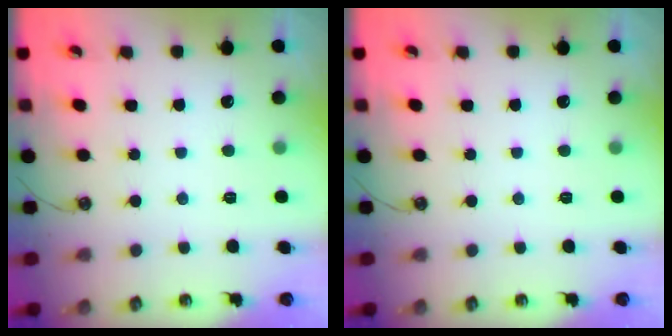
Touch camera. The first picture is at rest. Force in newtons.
{"total": 0.0}